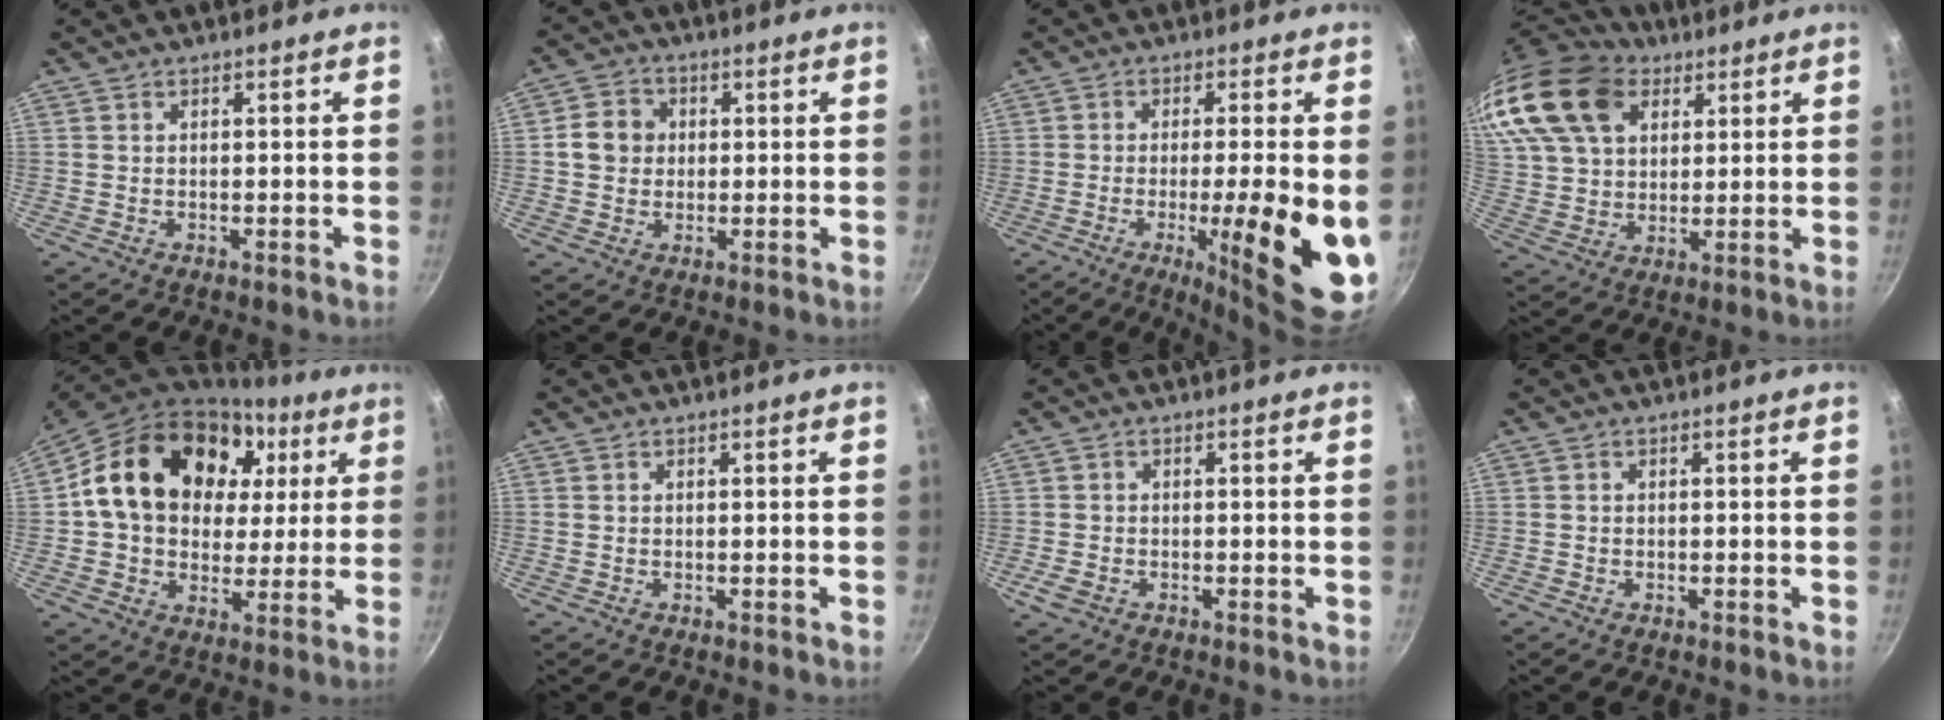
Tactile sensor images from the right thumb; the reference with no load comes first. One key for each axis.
{"total": 5.8, "fx": 0.5, "fy": 5.2, "fz": 2.5, "tx": -0.020, "ty": 0.007, "tz": -0.002}
{"total": 16.8, "fx": -3.2, "fy": 3.3, "fz": 16.1, "tx": -0.218, "ty": -0.012, "tz": -0.045}
{"total": 22.1, "fx": 10.8, "fy": 15.0, "fz": 12.2, "tx": -0.255, "ty": 0.005, "tz": 0.202}
{"total": 24.7, "fx": 7.2, "fy": 18.1, "fz": 15.2, "tx": -0.251, "ty": 0.017, "tz": 0.118}
{"total": 0.0}
{"total": 2.4, "fx": -1.2, "fy": 1.5, "fz": 1.4, "tx": -0.029, "ty": -0.001, "tz": -0.025}
{"total": 0.0}